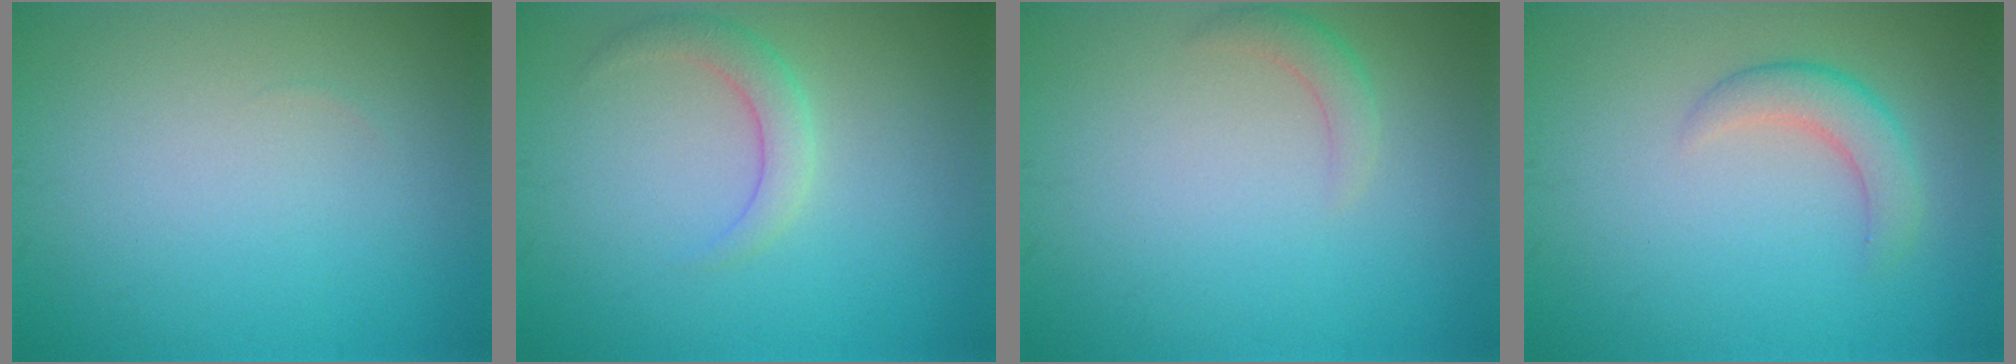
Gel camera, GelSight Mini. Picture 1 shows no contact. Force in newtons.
{"total": 2.2, "press": 2.2, "slide": 0.2}
{"total": 1.5, "press": 1.5, "slide": 0.1}
{"total": 2.8, "press": 2.8, "slide": 0.2}